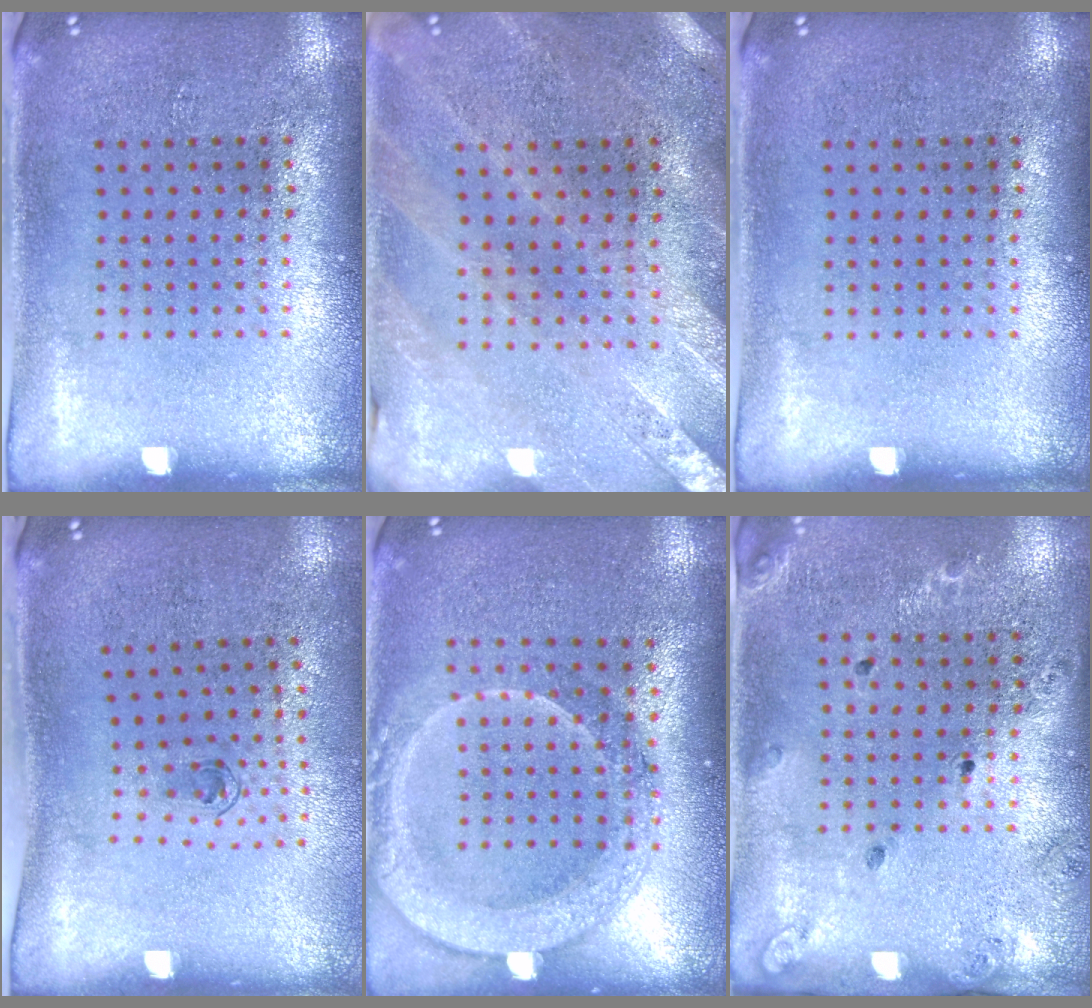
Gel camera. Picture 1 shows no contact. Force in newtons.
{"total": 0.5, "press": 0.5, "slide": 0.2}
{"total": 0.0}
{"total": 0.6, "press": 0.3, "slide": 0.5}
{"total": 2.0, "press": 1.9, "slide": 0.6}
{"total": 1.3, "press": 1.2, "slide": 0.4}